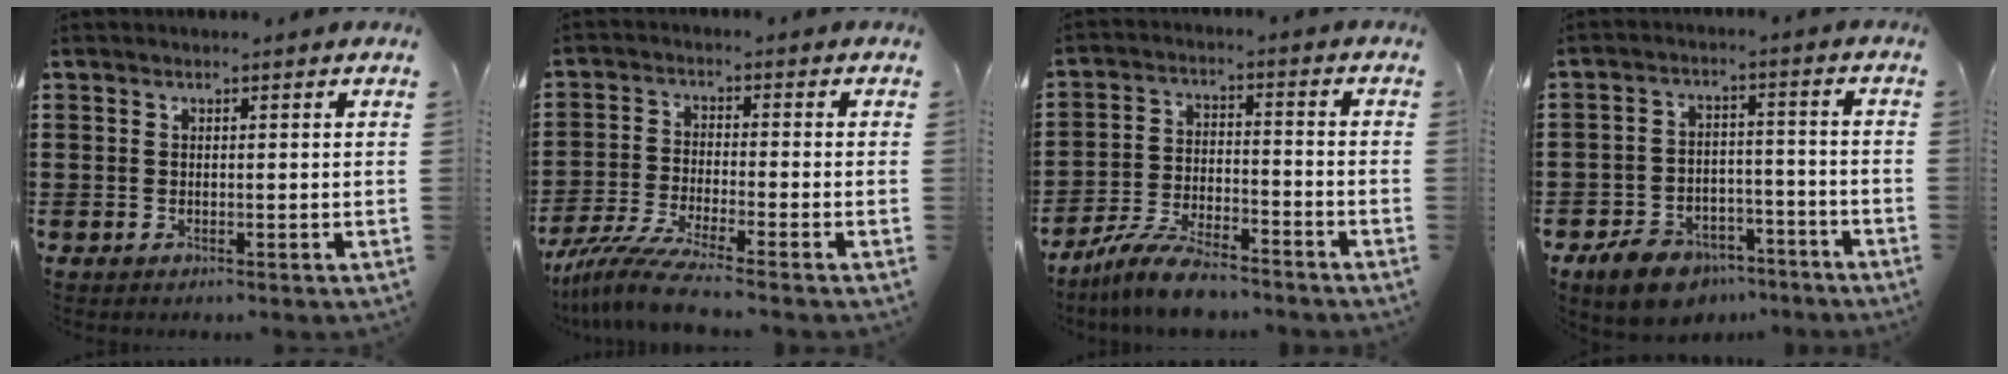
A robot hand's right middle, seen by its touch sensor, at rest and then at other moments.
{"total": 6.5, "force": [-5.5, -0.1, 3.4], "torque": [-0.088, -0.021, -0.112]}
{"total": 7.7, "force": [-6.9, 1.3, 3.1], "torque": [-0.069, 0.007, -0.135]}
{"total": 6.9, "force": [-5.9, 3.1, 1.9], "torque": [-0.042, 0.025, -0.115]}